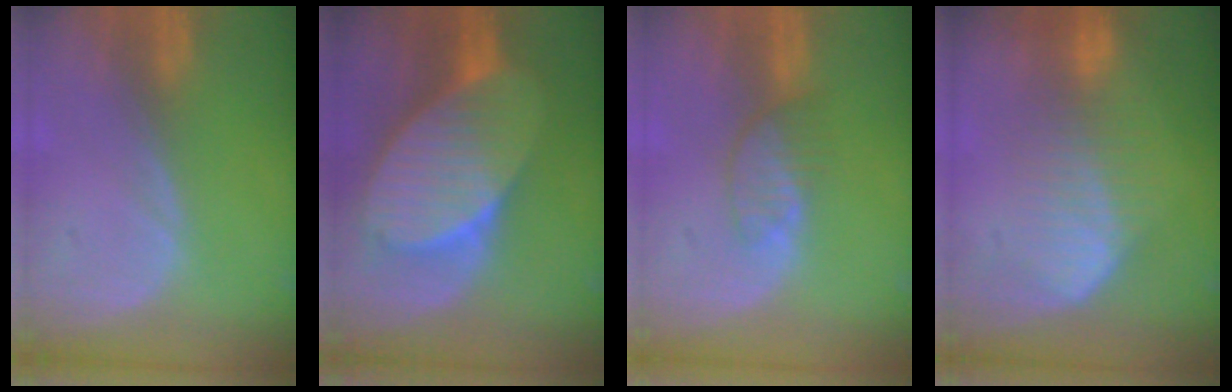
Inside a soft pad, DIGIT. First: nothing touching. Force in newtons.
{"total": 10.9, "press": 10.9, "slide": 0.7}
{"total": 3.7, "press": 3.4, "slide": 1.5}
{"total": 6.7, "press": 6.6, "slide": 1.4}